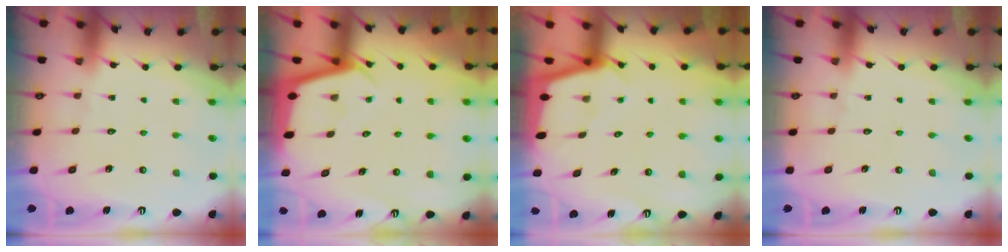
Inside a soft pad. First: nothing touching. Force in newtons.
{"total": 2.5, "press": 2.5, "slide": 0.1}
{"total": 1.9, "press": 1.9, "slide": 0.1}
{"total": 0.0}